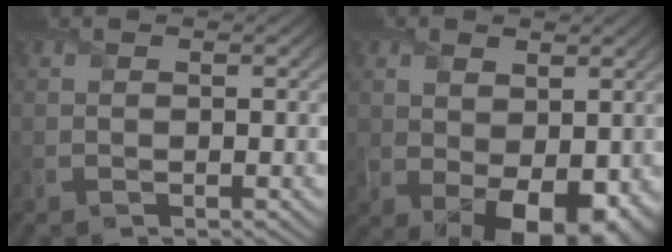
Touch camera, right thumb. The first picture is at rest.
{"total": 9.0, "force": [-1.1, 5.7, 6.9], "torque": [-0.122, -0.028, -0.004]}